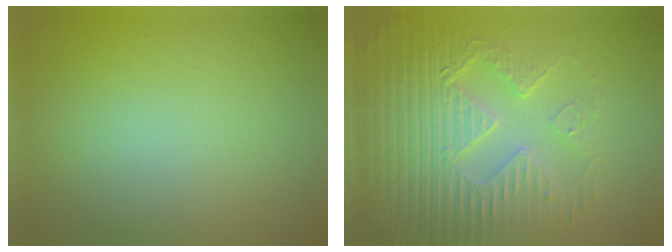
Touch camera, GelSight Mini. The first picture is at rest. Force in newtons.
{"total": 6.9, "press": 5.7, "slide": 3.8}